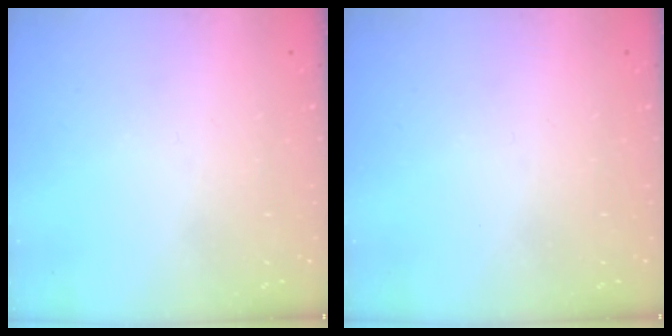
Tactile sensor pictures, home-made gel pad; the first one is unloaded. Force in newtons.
{"total": 0.0}